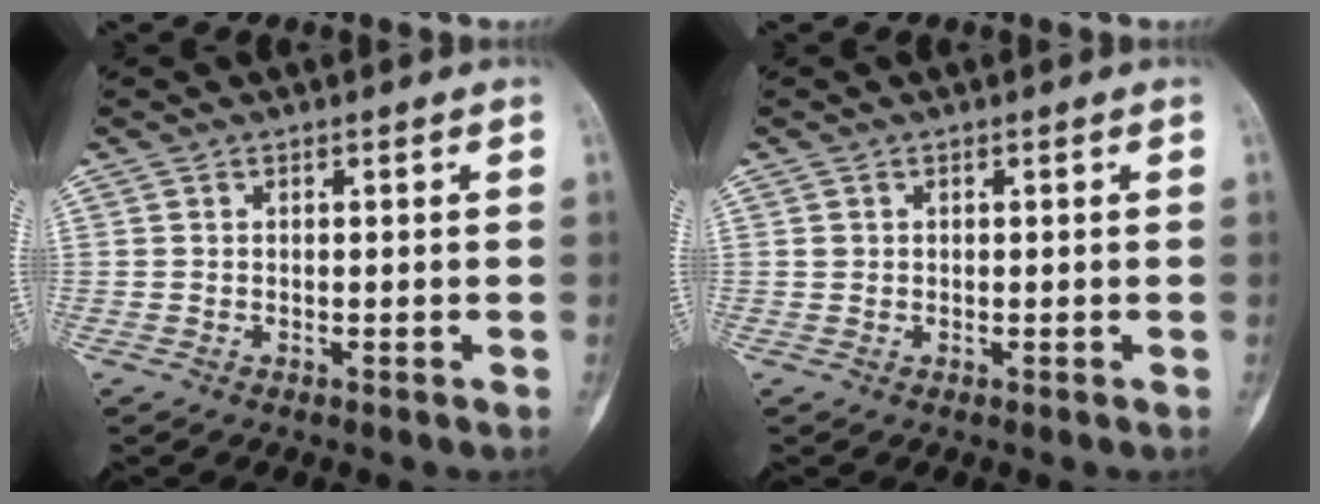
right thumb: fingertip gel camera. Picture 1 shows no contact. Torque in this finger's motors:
{"motor_torque": [0.16, 0.26, 0.13, 0.09, 0.07]}